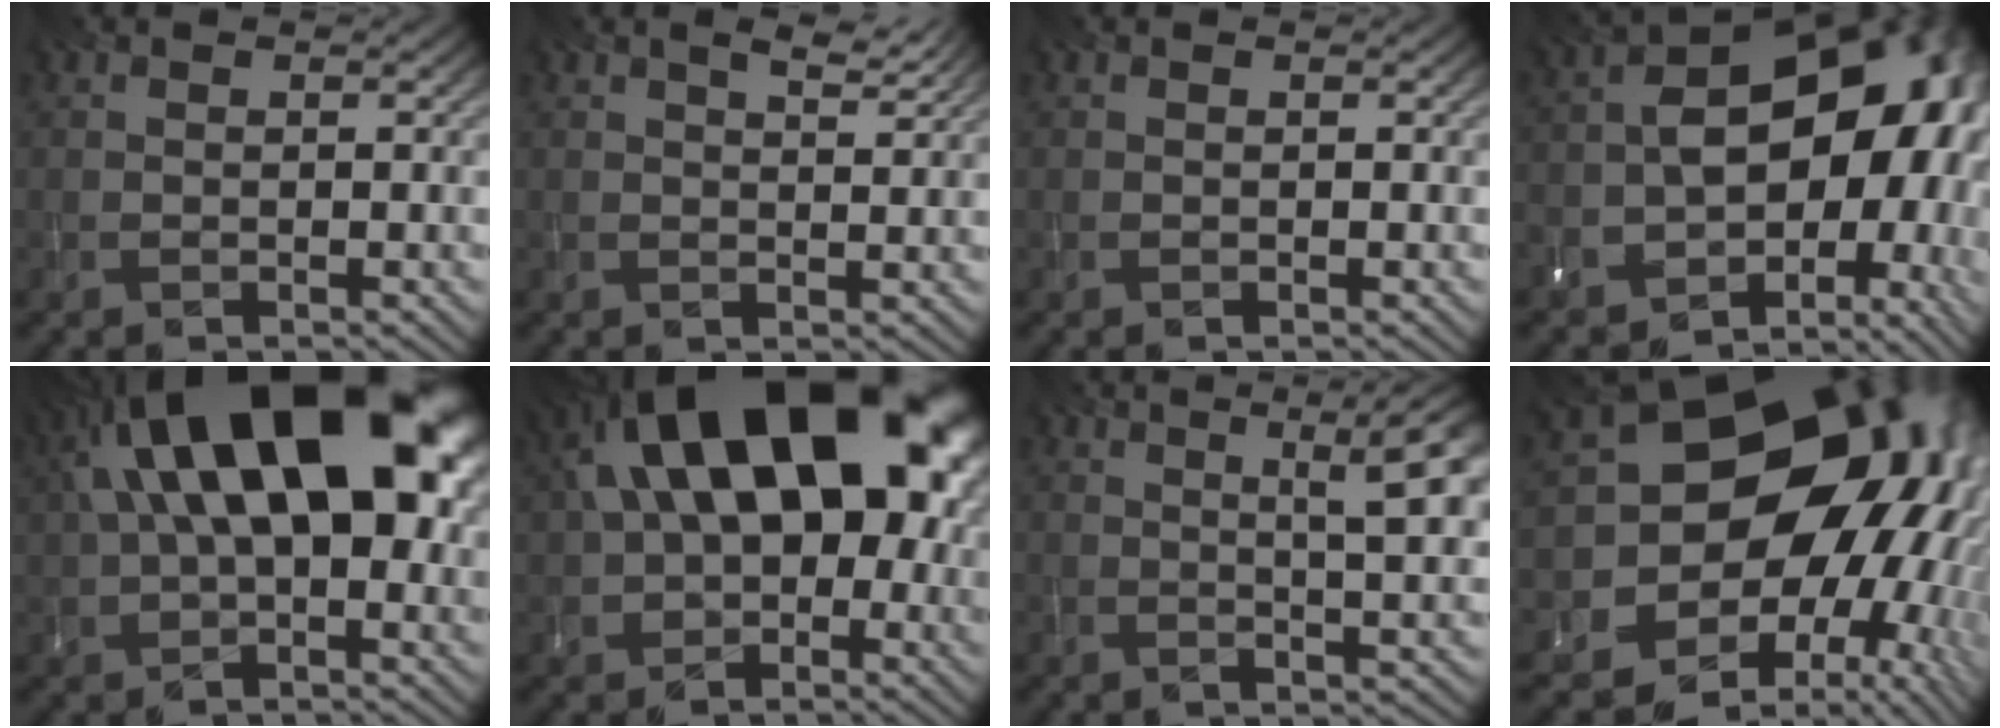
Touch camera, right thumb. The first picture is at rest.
{"total": 3.6, "force": [2.3, 1.1, 2.5], "torque": [-0.041, -0.004, 0.041]}
{"total": 0.0}
{"total": 18.3, "force": [-2.4, 12.1, 13.5], "torque": [-0.191, -0.038, -0.011]}
{"total": 20.6, "force": [5.2, 10.6, 16.9], "torque": [-0.275, 0.036, 0.079]}
{"total": 21.5, "force": [4.8, 13.3, 16.2], "torque": [-0.236, 0.033, 0.072]}
{"total": 7.8, "force": [2.6, 2.2, 7.1], "torque": [-0.074, 0.024, 0.032]}
{"total": 22.5, "force": [0.7, 18.4, 13.0], "torque": [-0.181, -0.024, 0.007]}